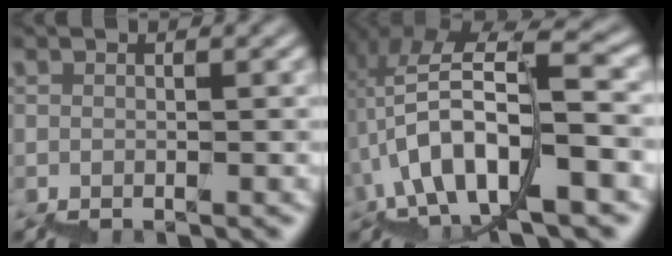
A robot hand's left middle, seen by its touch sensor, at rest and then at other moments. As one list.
[{"total": 9.0, "force": [0.1, 3.1, 8.5], "torque": [-0.147, 0.028, 0.007]}]